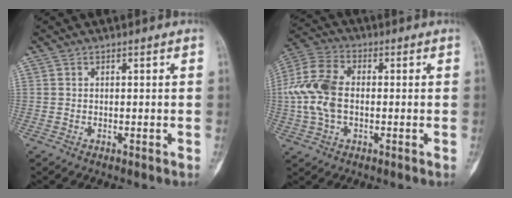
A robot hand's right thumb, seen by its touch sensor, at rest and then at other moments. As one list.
[{"total": 11.6, "force": [-0.3, 7.3, 9.0], "torque": [-0.200, 0.025, -0.012]}]